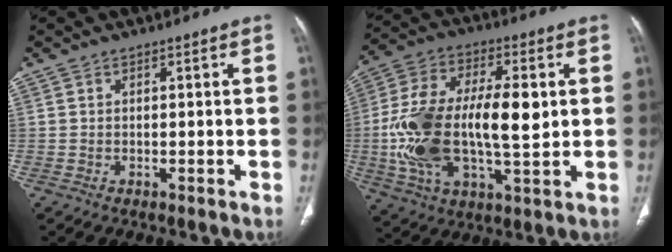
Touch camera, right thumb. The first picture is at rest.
{"total": 21.5, "force": [0.5, 10.0, 19.0], "torque": [-0.371, 0.008, 0.008]}